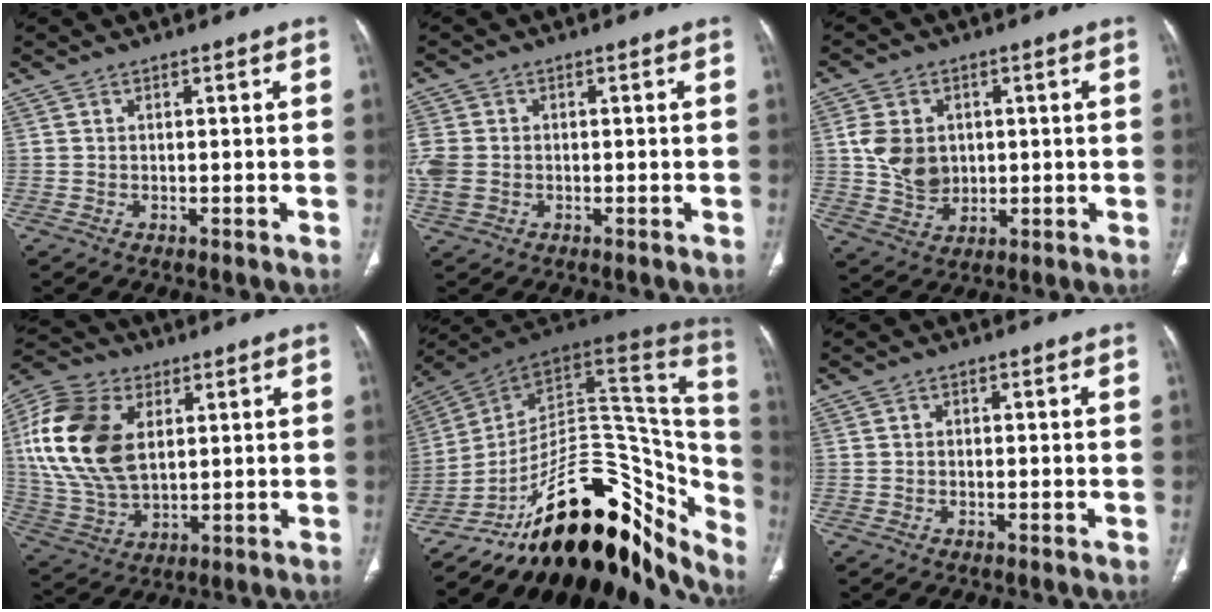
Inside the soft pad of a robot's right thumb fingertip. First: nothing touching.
{"total": 6.4, "force": [-0.6, 5.1, 3.9], "torque": [-0.108, 0.005, -0.009]}
{"total": 9.0, "force": [1.1, 7.2, 5.2], "torque": [-0.077, -0.003, 0.029]}
{"total": 19.7, "force": [4.6, 12.3, 14.6], "torque": [-0.292, -0.007, 0.088]}
{"total": 33.2, "force": [-19.2, 16.7, 21.3], "torque": [-0.182, 0.091, -0.269]}
{"total": 0.8, "force": [0.0, 0.7, 0.4], "torque": [0.000, 0.003, -0.004]}